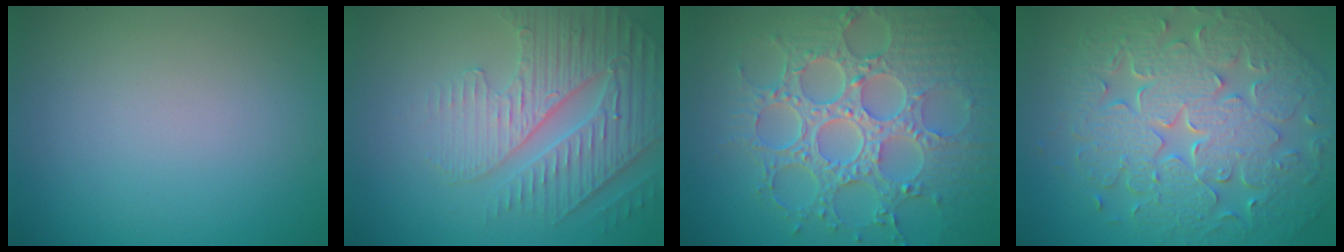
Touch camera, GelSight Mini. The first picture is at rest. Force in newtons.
{"total": 4.8, "press": 4.4, "slide": 1.9}
{"total": 8.9, "press": 6.5, "slide": 6.1}
{"total": 9.9, "press": 6.9, "slide": 7.0}